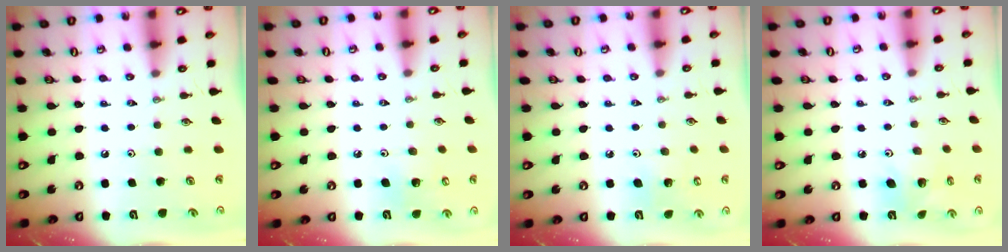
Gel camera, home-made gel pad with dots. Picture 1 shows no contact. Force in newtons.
{"total": 6.4, "press": 6.3, "slide": 0.7}
{"total": 4.8, "press": 4.7, "slide": 0.9}
{"total": 5.9, "press": 5.9, "slide": 0.3}